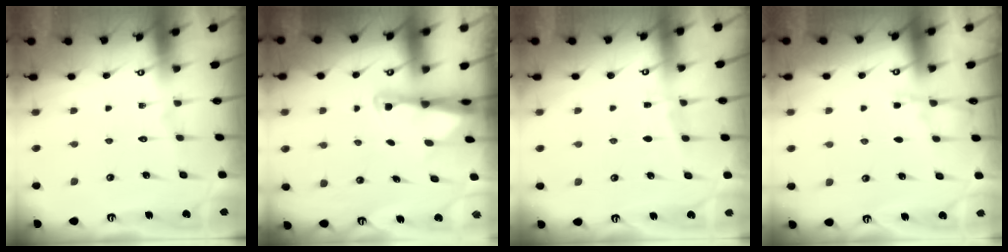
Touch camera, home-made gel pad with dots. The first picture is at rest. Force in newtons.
{"total": 2.5, "press": 2.4, "slide": 0.5}
{"total": 3.6, "press": 3.5, "slide": 0.5}
{"total": 2.5, "press": 2.5, "slide": 0.4}